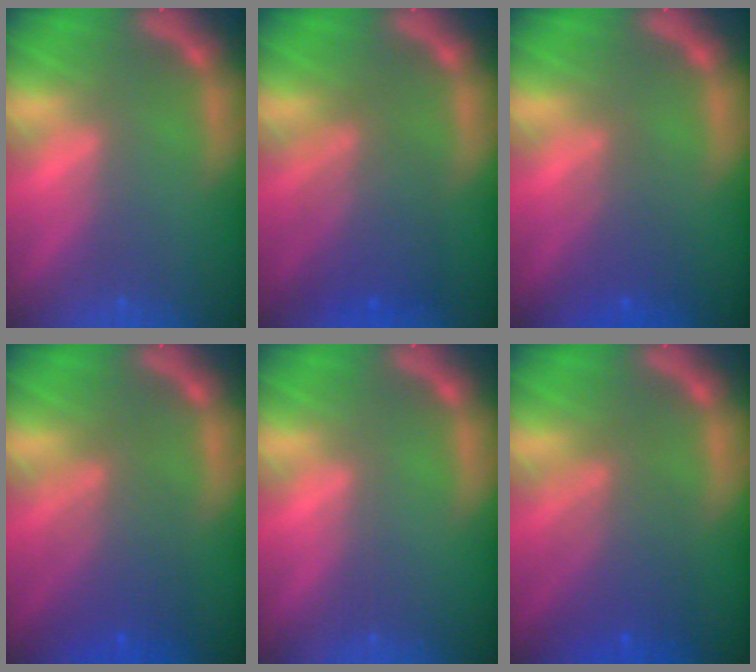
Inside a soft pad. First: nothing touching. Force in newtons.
{"total": 5.5}
{"total": 3.0}
{"total": 5.6}
{"total": 0.0}
{"total": 5.6}